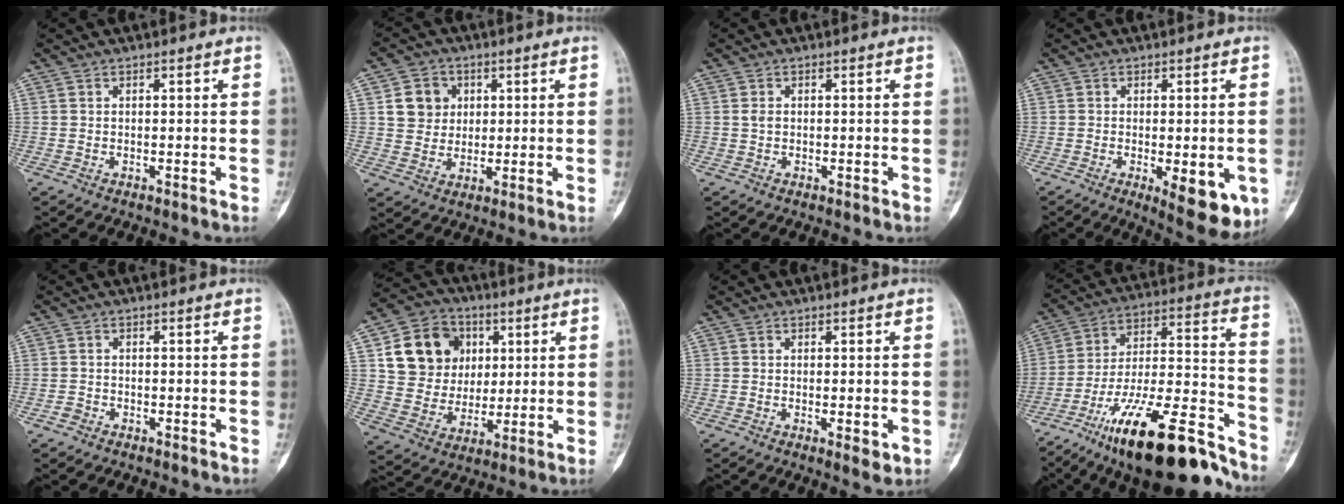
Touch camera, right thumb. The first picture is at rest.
{"total": 7.2, "force": [2.0, 6.4, 2.6], "torque": [-0.011, -0.004, 0.035]}
{"total": 0.9, "force": [-0.1, 0.7, 0.6], "torque": [-0.009, 0.002, -0.004]}
{"total": 9.6, "force": [-3.1, 3.5, 8.4], "torque": [-0.092, -0.015, -0.036]}
{"total": 1.1, "force": [-0.8, 0.7, 0.1], "torque": [-0.003, 0.003, -0.021]}
{"total": 15.2, "force": [4.5, 13.0, 6.3], "torque": [-0.074, -0.001, 0.085]}
{"total": 2.8, "force": [-0.7, 0.9, 2.5], "torque": [-0.032, -0.007, -0.008]}
{"total": 26.5, "force": [-19.1, 7.1, 17.0], "torque": [-0.234, 0.096, -0.318]}